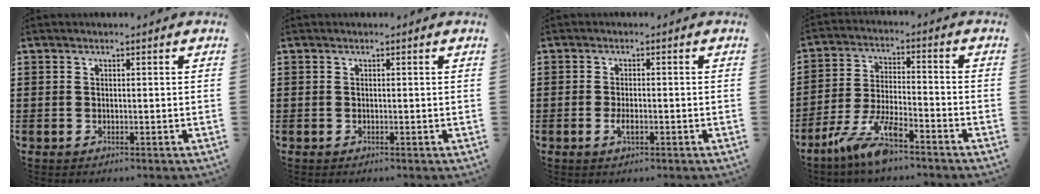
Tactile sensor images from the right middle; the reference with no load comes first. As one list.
[{"total": 0.0}, {"total": 2.4, "force": [-0.8, 1.0, 2.0], "torque": [-0.045, -0.001, -0.018]}, {"total": 8.6, "force": [-6.3, 1.7, 5.5], "torque": [-0.128, -0.007, -0.123]}]